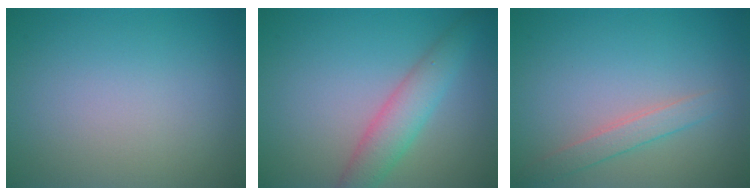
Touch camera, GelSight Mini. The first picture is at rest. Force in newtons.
{"total": 3.7, "press": 3.7, "slide": 0.1}
{"total": 2.0, "press": 2.0, "slide": 0.0}